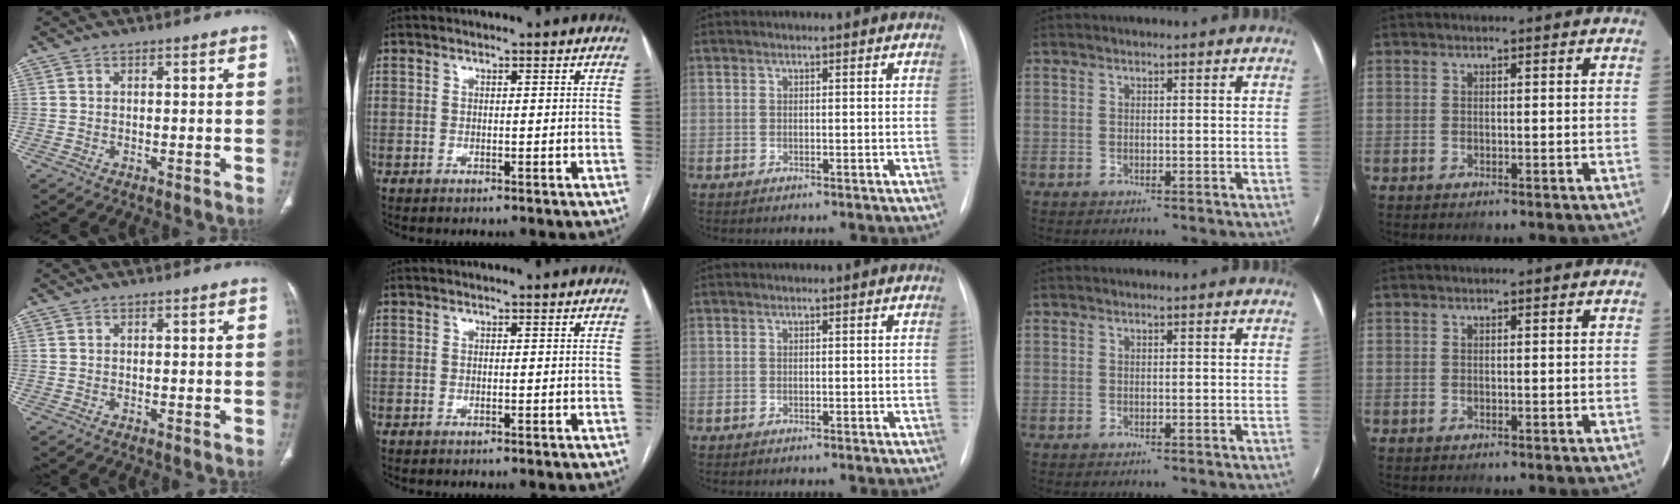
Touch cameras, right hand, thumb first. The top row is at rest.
{}